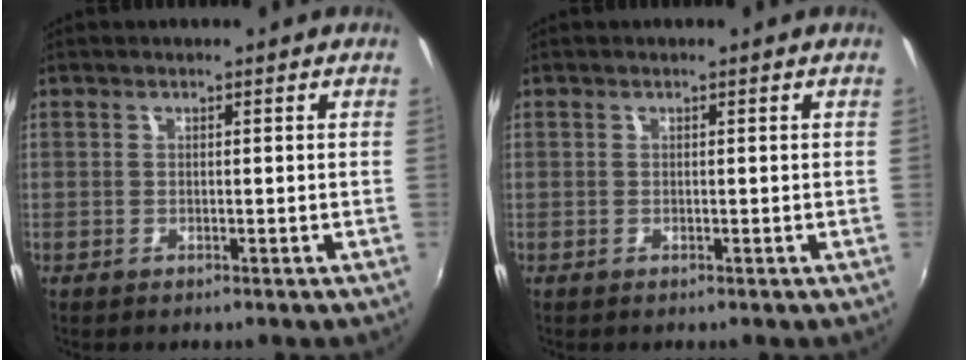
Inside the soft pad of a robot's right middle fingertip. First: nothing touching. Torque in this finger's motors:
{"motor_torque": [0.00, 0.00, 0.00, 0.01]}